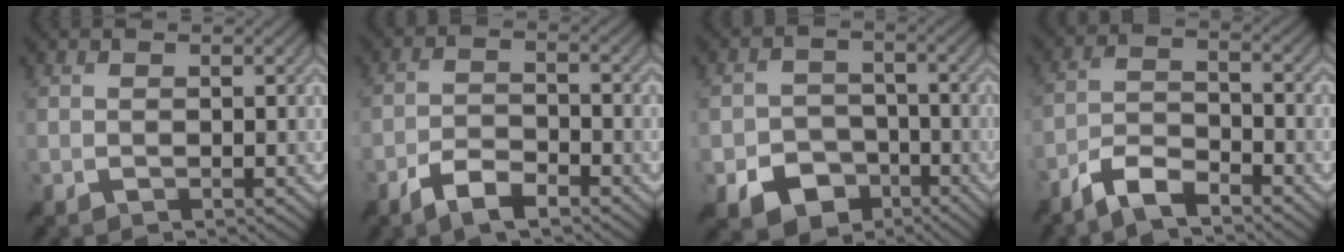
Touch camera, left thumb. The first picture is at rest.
{"total": 5.0, "force": [-3.6, 1.7, 3.1], "torque": [-0.061, -0.001, -0.072]}
{"total": 6.9, "force": [-3.9, 5.0, 2.6], "torque": [-0.047, -0.017, -0.068]}
{"total": 5.9, "force": [-4.8, 1.5, 3.2], "torque": [-0.063, -0.002, -0.101]}